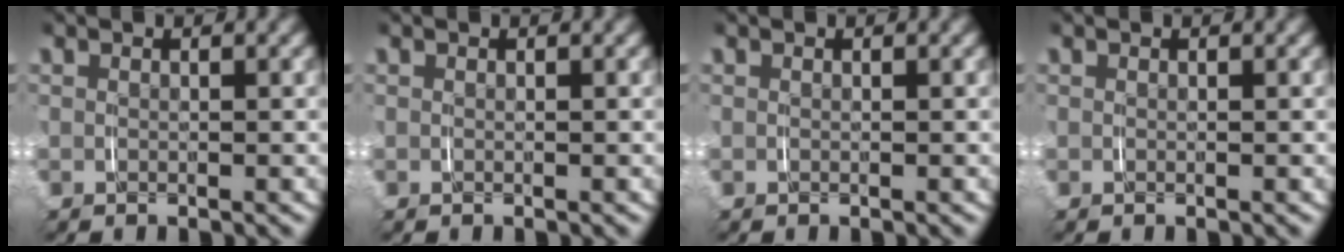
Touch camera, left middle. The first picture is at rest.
{"total": 0.0}
{"total": 0.0}
{"total": 0.0}